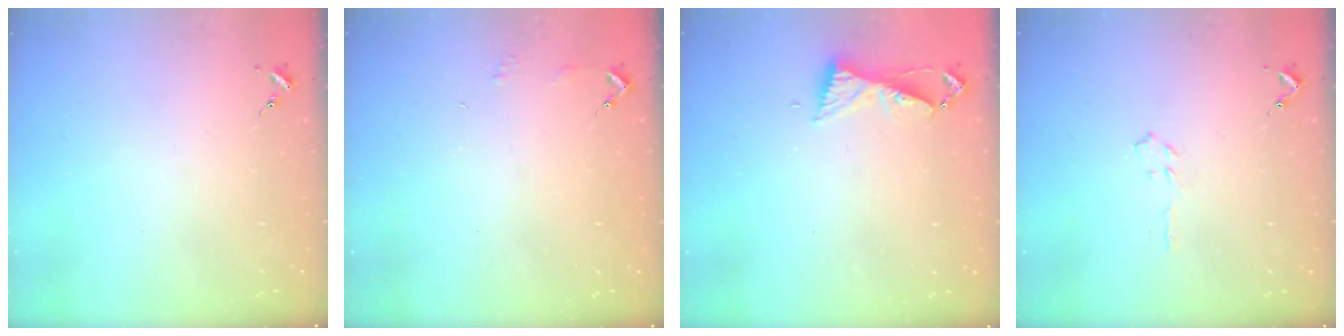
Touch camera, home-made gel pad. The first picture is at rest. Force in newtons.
{"total": 2.9, "press": 2.8, "slide": 0.3}
{"total": 6.0, "press": 5.9, "slide": 0.7}
{"total": 3.5, "press": 3.5, "slide": 0.4}